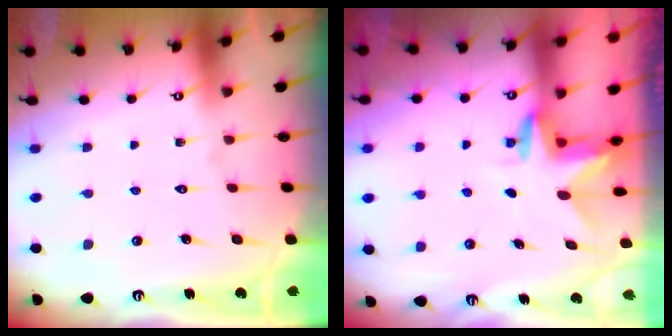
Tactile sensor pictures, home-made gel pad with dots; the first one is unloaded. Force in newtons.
{"total": 2.9, "press": 2.9, "slide": 0.1}